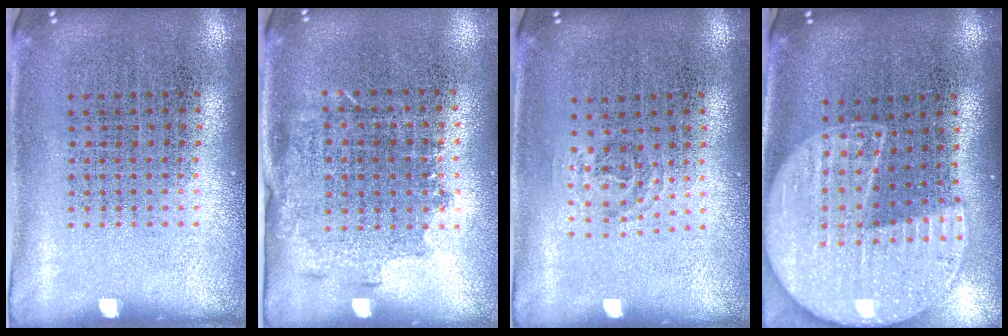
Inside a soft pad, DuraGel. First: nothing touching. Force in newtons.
{"total": 1.5, "press": 1.2, "slide": 1.0}
{"total": 0.9, "press": 0.6, "slide": 0.7}
{"total": 2.1, "press": 1.8, "slide": 1.0}